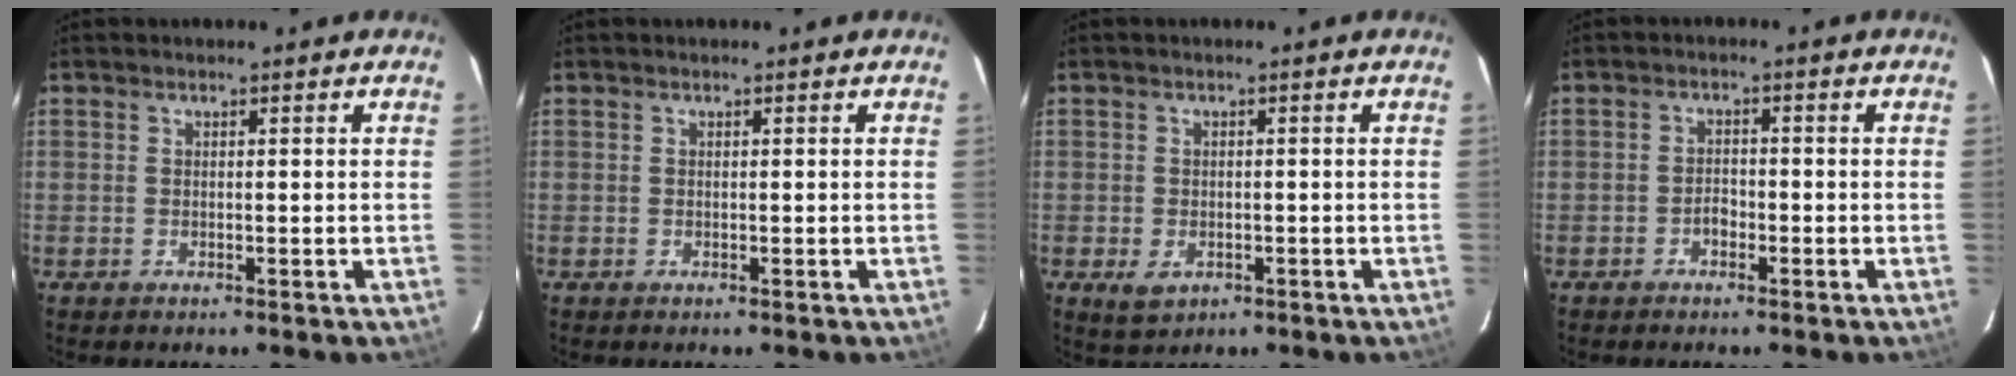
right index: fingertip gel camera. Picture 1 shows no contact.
{"total": 0.0}
{"total": 3.8, "force": [-1.4, 2.7, 2.1], "torque": [-0.044, -0.006, -0.017]}
{"total": 1.9, "force": [-1.3, 1.1, 0.9], "torque": [-0.016, 0.006, -0.022]}